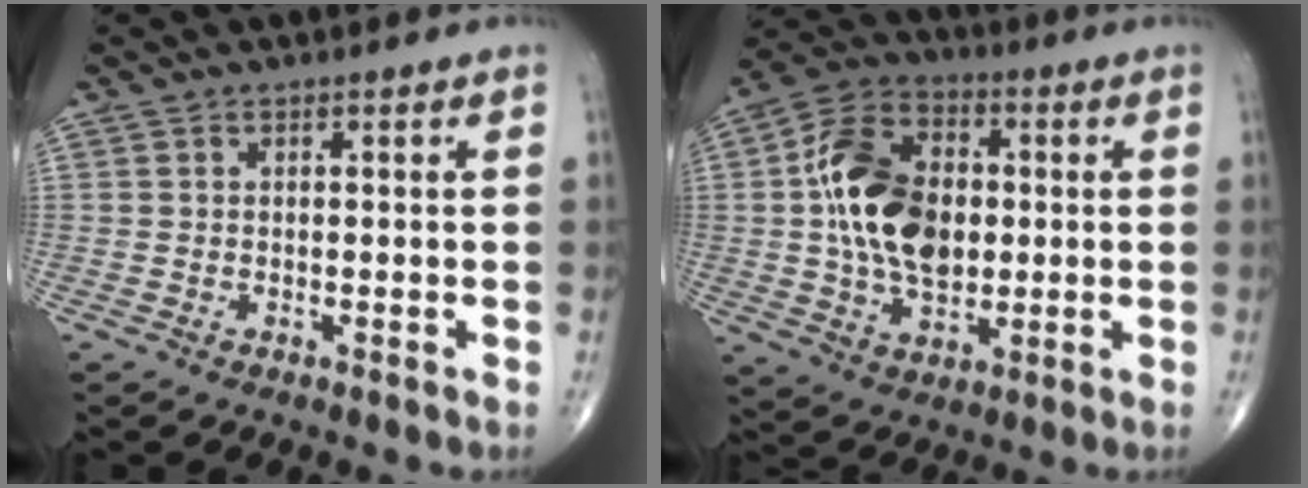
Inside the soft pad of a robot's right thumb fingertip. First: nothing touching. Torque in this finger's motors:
{"motor_torque": [2.43, 2.57, 1.52, 0.19, 0.17]}